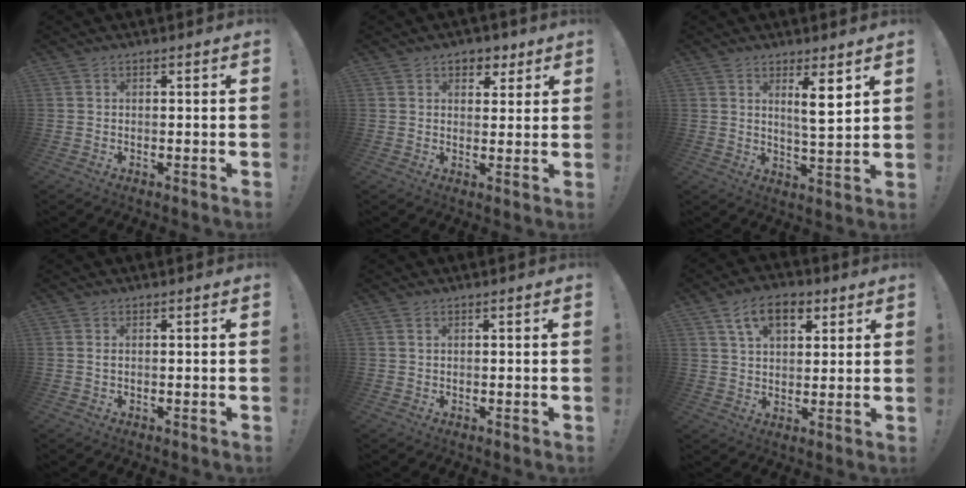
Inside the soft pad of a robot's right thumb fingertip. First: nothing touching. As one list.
[{"total": 5.8, "force": [3.1, 4.5, 2.1], "torque": [-0.008, -0.017, 0.054]}, {"total": 7.2, "force": [3.7, 0.7, 6.2], "torque": [-0.091, -0.025, 0.052]}, {"total": 0.6, "force": [0.0, 0.1, 0.6], "torque": [-0.017, 0.004, 0.000]}, {"total": 0.8, "force": [0.5, 0.4, 0.4], "torque": [-0.003, -0.002, 0.009]}, {"total": 11.5, "force": [5.4, 7.0, 7.3], "torque": [-0.115, 0.000, 0.099]}]